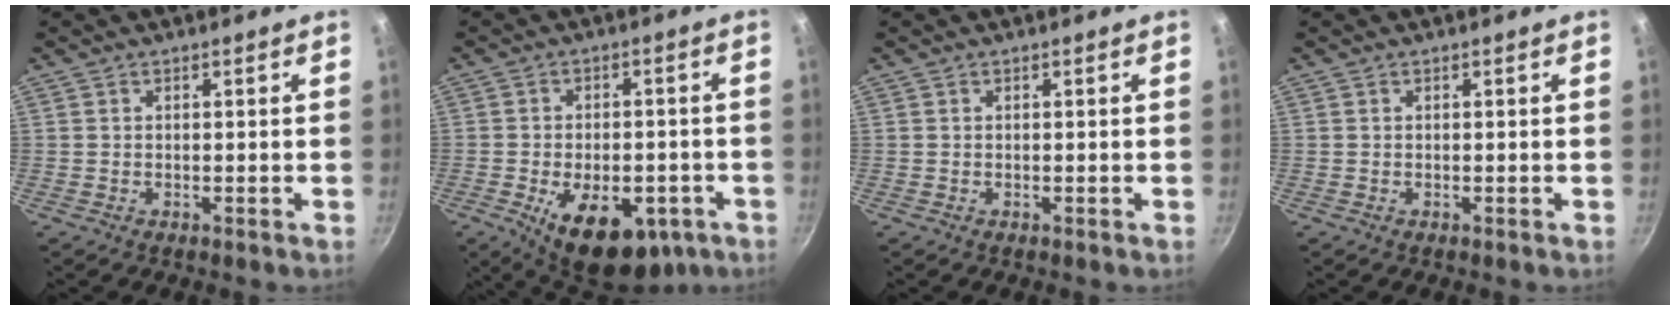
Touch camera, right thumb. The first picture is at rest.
{"total": 16.4, "force": [-6.7, 9.3, 11.8], "torque": [-0.143, 0.009, -0.080]}
{"total": 0.0}
{"total": 0.0}